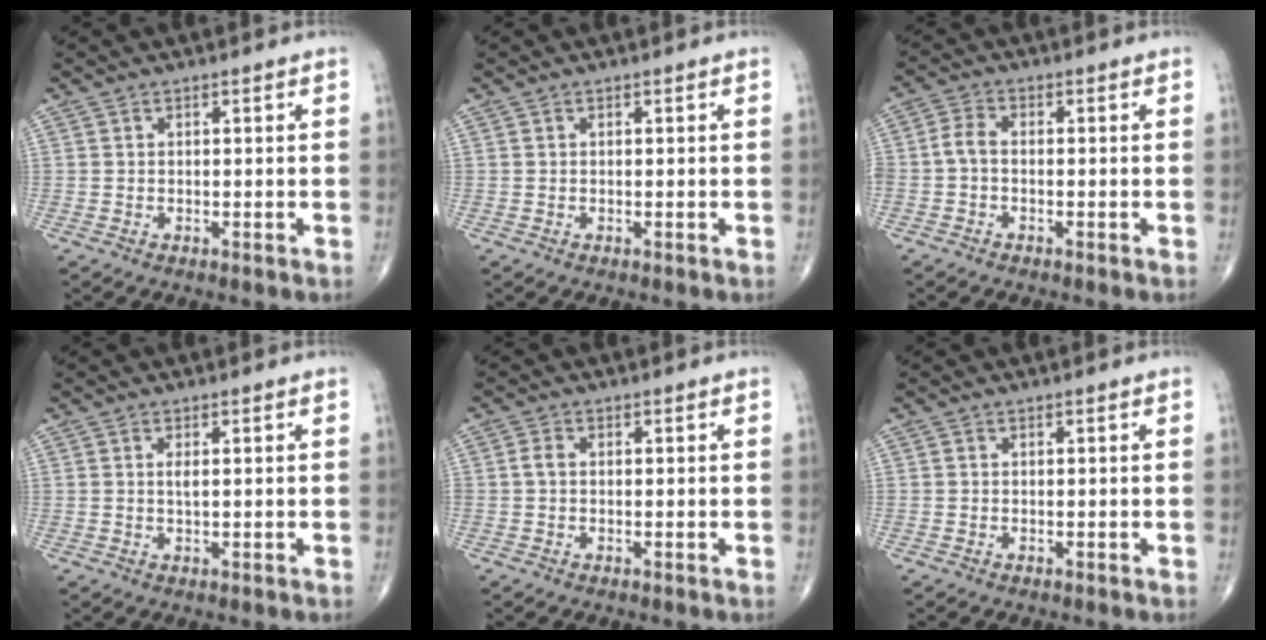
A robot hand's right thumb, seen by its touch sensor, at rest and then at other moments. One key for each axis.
{"total": 0.0}
{"total": 3.3, "fx": -0.9, "fy": 1.7, "fz": 2.6, "tx": -0.061, "ty": 0.010, "tz": -0.029}
{"total": 1.5, "fx": 0.3, "fy": 0.4, "fz": 1.4, "tx": -0.031, "ty": -0.002, "tz": 0.007}
{"total": 1.6, "fx": -0.1, "fy": 1.0, "fz": 1.3, "tx": -0.026, "ty": 0.001, "tz": -0.006}
{"total": 0.0}